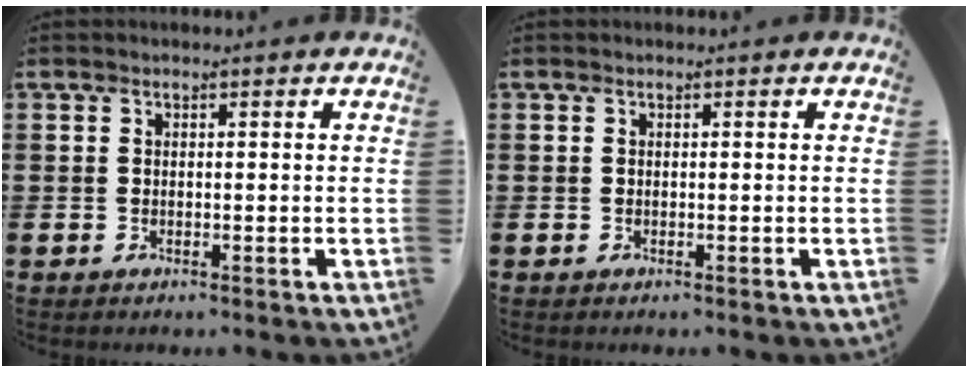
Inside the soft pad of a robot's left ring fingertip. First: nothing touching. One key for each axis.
{"total": 0.0}